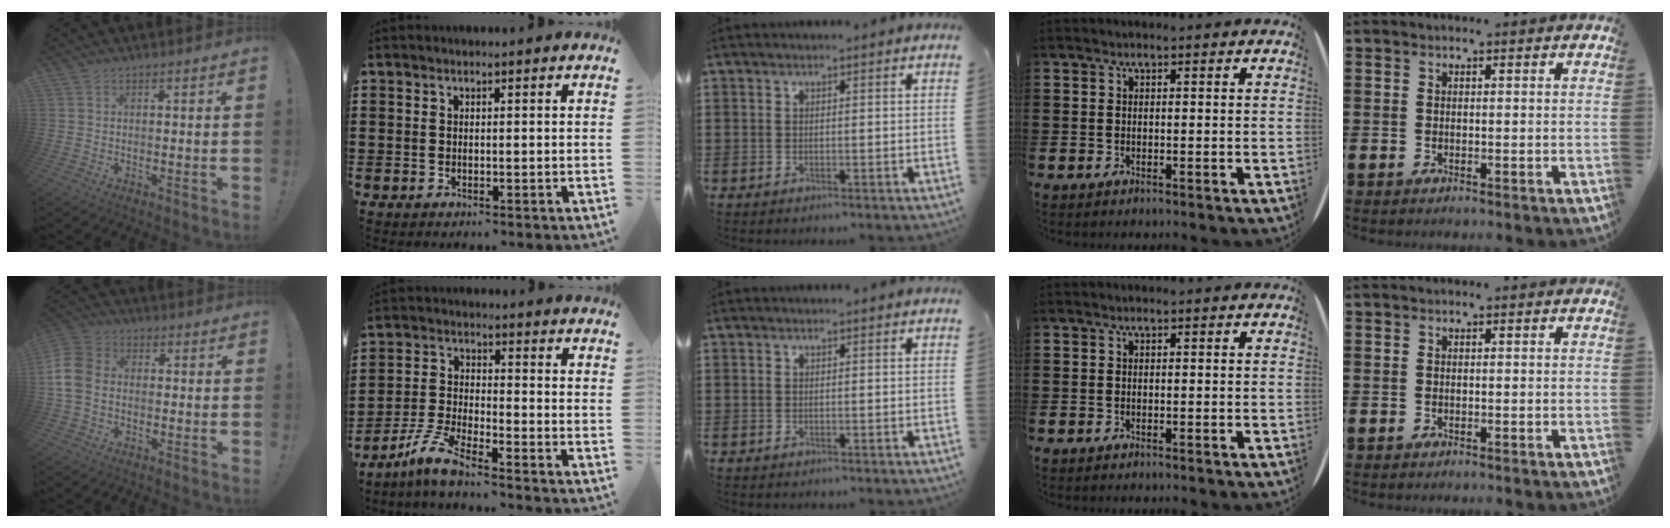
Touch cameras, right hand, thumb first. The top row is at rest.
{"thumb": {"total": 9.3, "force": [-1.1, 7.0, 6.0], "torque": [-0.149, 0.014, -0.016]}, "index": {"total": 6.5, "force": [-5.4, 0.4, 3.6], "torque": [-0.100, -0.015, -0.113]}}